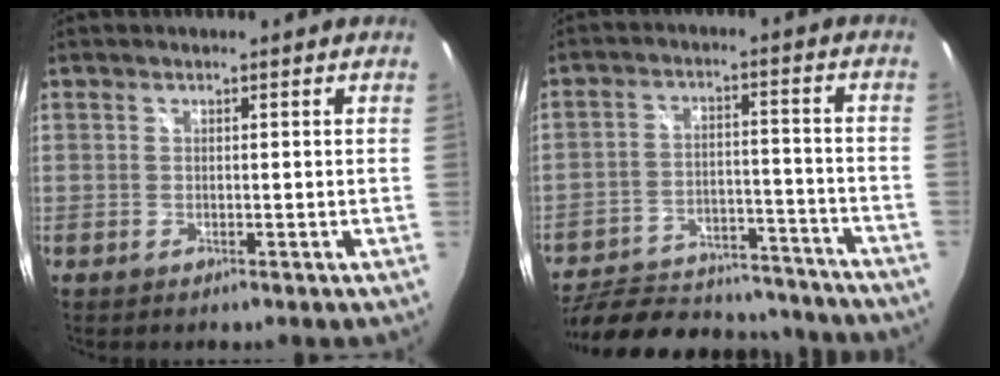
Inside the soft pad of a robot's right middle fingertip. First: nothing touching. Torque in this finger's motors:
{"motor_torque": [0.95, -1.19, 0.16, 0.07]}